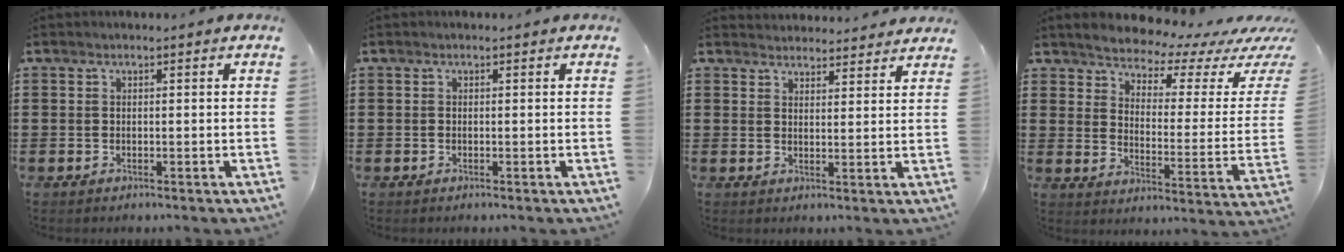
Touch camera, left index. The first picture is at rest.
{"total": 0.0}
{"total": 3.0, "force": [2.9, 0.3, -0.3], "torque": [0.003, -0.016, 0.053]}
{"total": 4.5, "force": [4.5, 0.5, 0.5], "torque": [-0.033, -0.044, 0.070]}